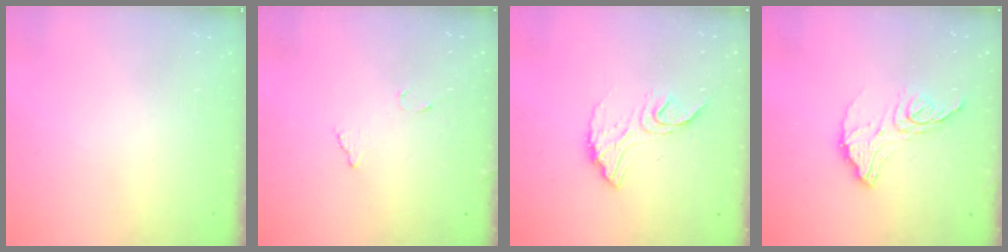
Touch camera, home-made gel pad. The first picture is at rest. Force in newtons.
{"total": 6.3, "press": 6.3, "slide": 0.4}
{"total": 12.1, "press": 12.1, "slide": 0.7}
{"total": 12.3, "press": 12.2, "slide": 1.2}